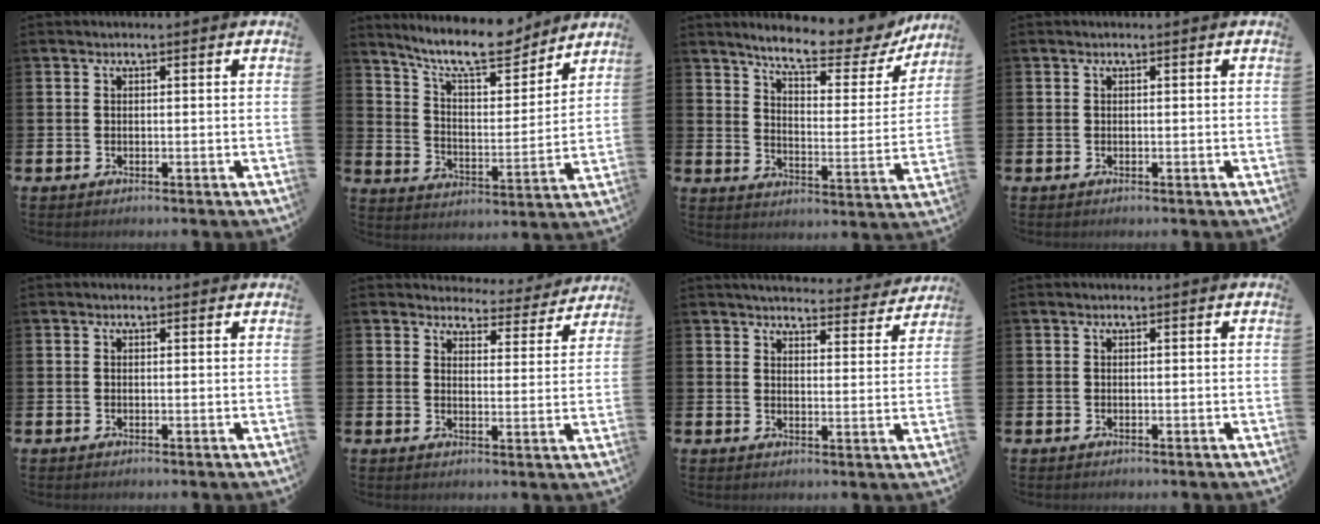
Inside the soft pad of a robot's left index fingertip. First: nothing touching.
{"total": 11.5, "force": [10.2, 2.5, 4.8], "torque": [-0.110, -0.061, 0.181]}
{"total": 8.9, "force": [7.9, 1.6, 3.7], "torque": [-0.087, -0.051, 0.132]}
{"total": 0.0}
{"total": 0.0}
{"total": 4.0, "force": [3.8, 1.3, 0.2], "torque": [-0.003, -0.035, 0.060]}
{"total": 4.5, "force": [4.5, 0.7, 0.4], "torque": [-0.008, -0.037, 0.075]}
{"total": 0.0}